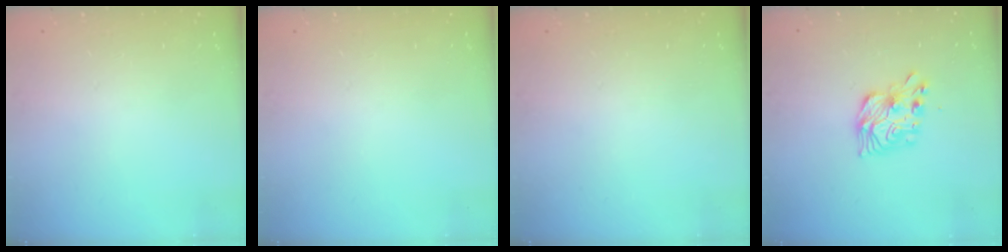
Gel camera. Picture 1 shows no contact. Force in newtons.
{"total": 0.0}
{"total": 0.0}
{"total": 11.5, "press": 11.5, "slide": 0.4}